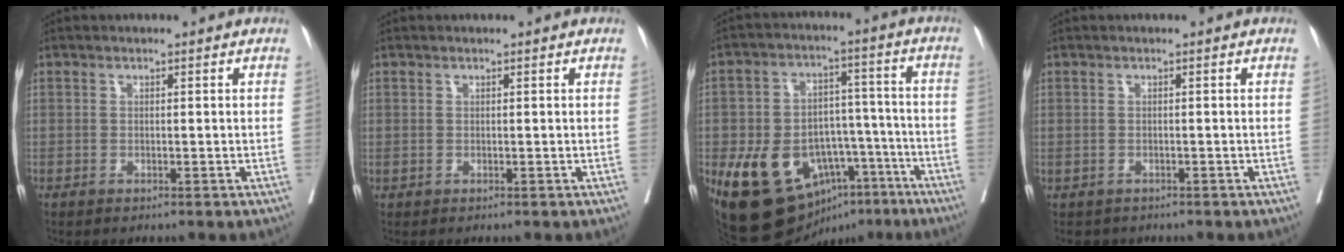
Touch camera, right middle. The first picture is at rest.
{"total": 0.0}
{"total": 18.7, "force": [-9.4, 12.0, 10.9], "torque": [-0.179, 0.035, -0.134]}
{"total": 2.0, "force": [-1.6, 1.1, 0.2], "torque": [-0.007, -0.001, -0.024]}